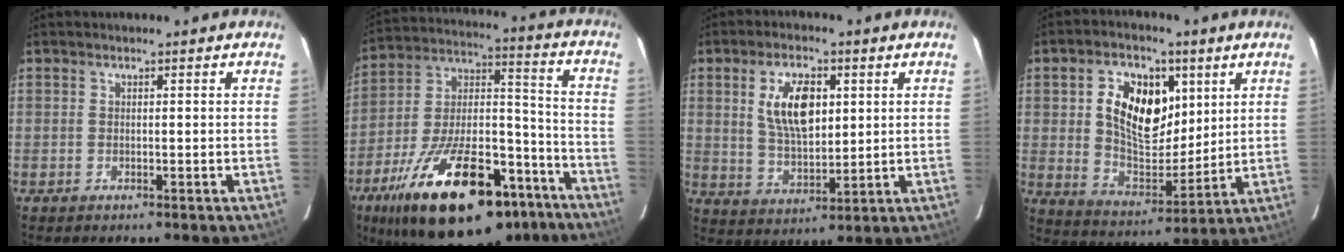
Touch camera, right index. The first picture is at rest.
{"total": 32.3, "force": [-20.9, 13.2, 20.8], "torque": [-0.356, 0.007, -0.307]}
{"total": 10.5, "force": [3.0, 5.1, 8.7], "torque": [-0.162, 0.006, 0.063]}
{"total": 14.4, "force": [4.4, 8.7, 10.6], "torque": [-0.193, 0.009, 0.085]}